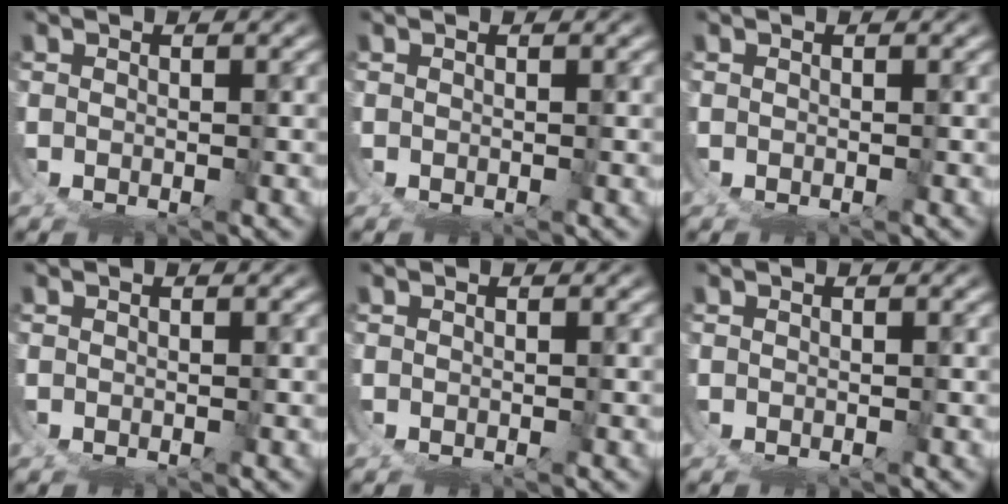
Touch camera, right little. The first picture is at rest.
{"total": 0.0}
{"total": 0.0}
{"total": 0.0}
{"total": 0.0}
{"total": 0.0}